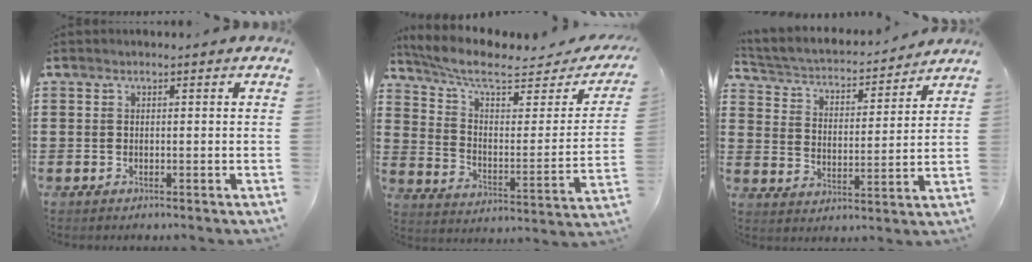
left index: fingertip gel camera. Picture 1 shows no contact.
{"total": 8.1, "force": [6.3, 2.0, 4.8], "torque": [-0.113, -0.039, 0.106]}
{"total": 2.7, "force": [2.6, 0.7, 0.6], "torque": [-0.033, -0.027, 0.033]}